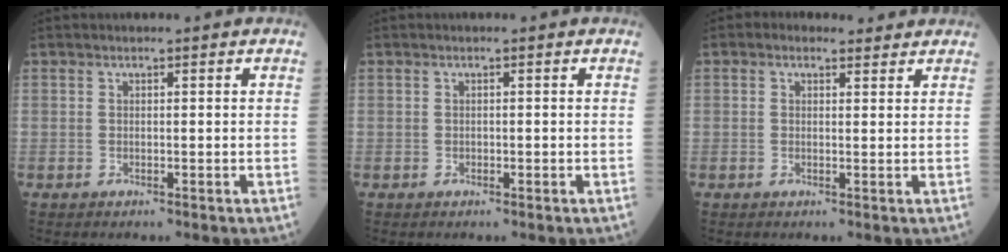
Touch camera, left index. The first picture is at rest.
{"total": 0.0}
{"total": 2.3, "force": [1.7, 1.4, 0.8], "torque": [-0.017, 0.018, 0.025]}